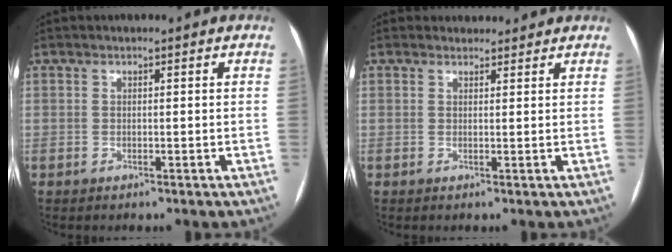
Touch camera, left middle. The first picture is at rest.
{"total": 2.5, "force": [2.3, 1.0, -0.1], "torque": [0.002, 0.012, 0.028]}